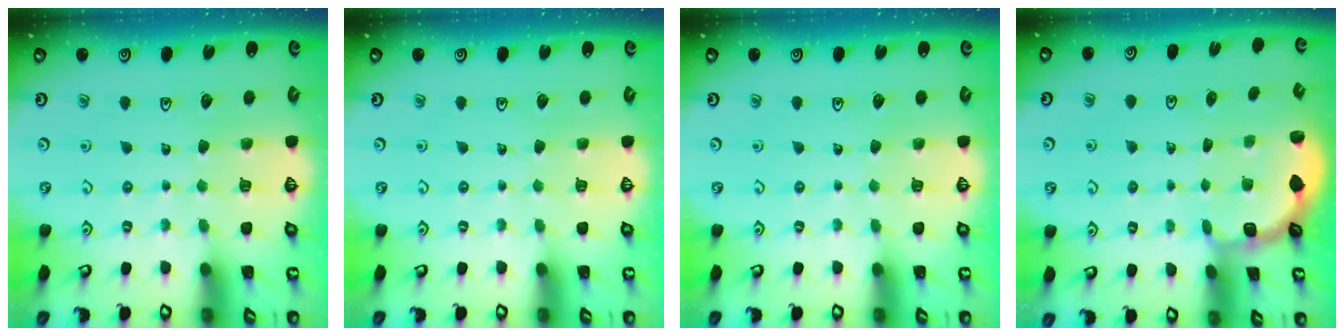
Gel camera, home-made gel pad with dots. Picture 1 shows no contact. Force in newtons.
{"total": 0.0}
{"total": 0.0}
{"total": 1.8, "press": 1.6, "slide": 0.7}